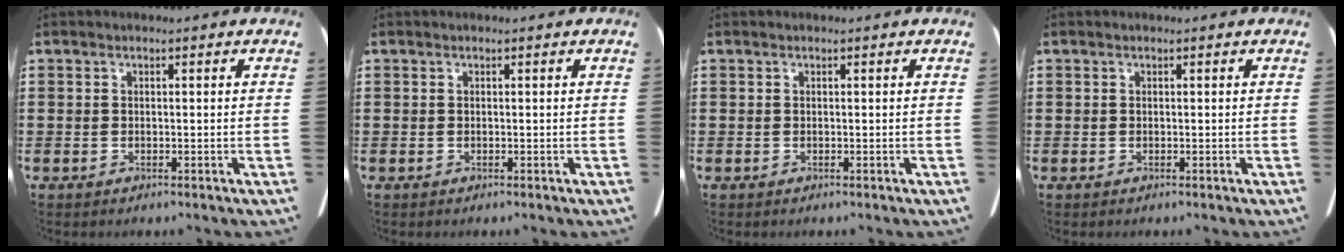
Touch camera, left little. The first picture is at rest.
{"total": 0.0}
{"total": 0.0}
{"total": 0.0}